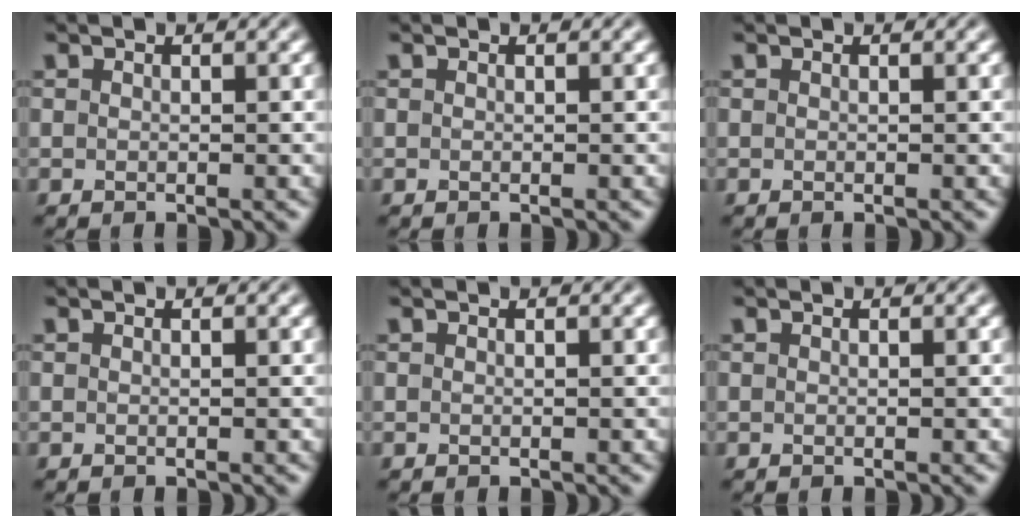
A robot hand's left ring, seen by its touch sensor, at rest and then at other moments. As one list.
[{"total": 0.0}, {"total": 0.0}, {"total": 0.0}, {"total": 0.0}, {"total": 0.0}]